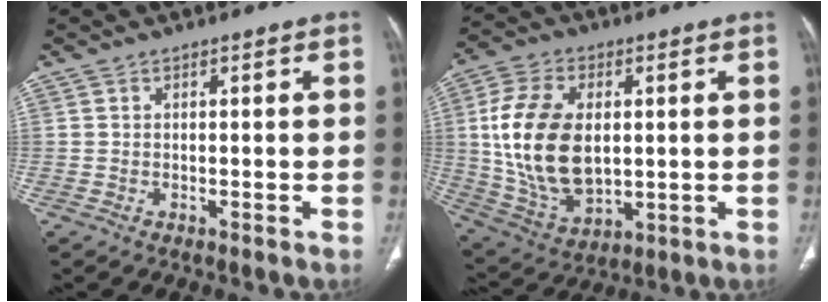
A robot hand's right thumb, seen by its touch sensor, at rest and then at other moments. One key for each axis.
{"total": 18.6, "fx": 1.8, "fy": 11.5, "fz": 14.5, "tx": -0.271, "ty": -0.014, "tz": 0.045}